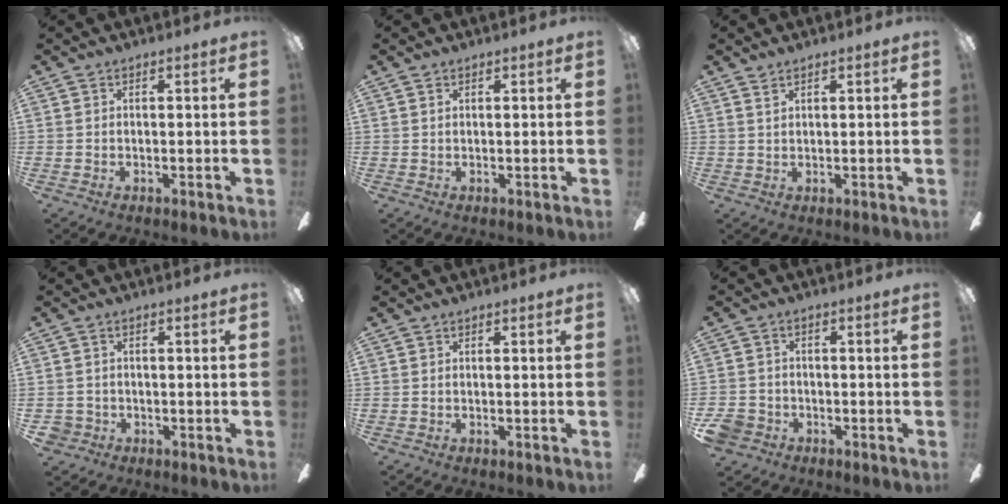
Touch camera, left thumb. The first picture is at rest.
{"total": 1.0, "force": [0.5, 0.7, 0.5], "torque": [-0.012, 0.003, 0.009]}
{"total": 1.3, "force": [1.1, 0.5, 0.5], "torque": [-0.012, 0.000, 0.020]}
{"total": 2.5, "force": [-1.1, 2.2, 0.3], "torque": [-0.013, 0.002, -0.024]}
{"total": 0.0}
{"total": 4.9, "force": [-2.6, 3.9, 1.4], "torque": [-0.049, 0.011, -0.052]}